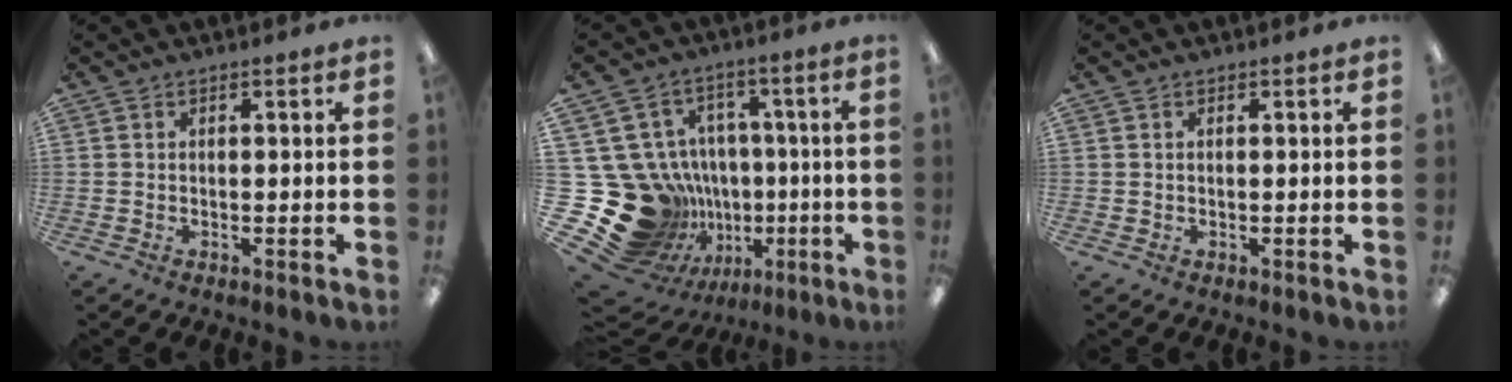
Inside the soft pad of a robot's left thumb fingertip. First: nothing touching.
{"total": 26.4, "force": [-3.9, 22.9, 12.5], "torque": [-0.243, -0.009, 0.021]}
{"total": 0.0}